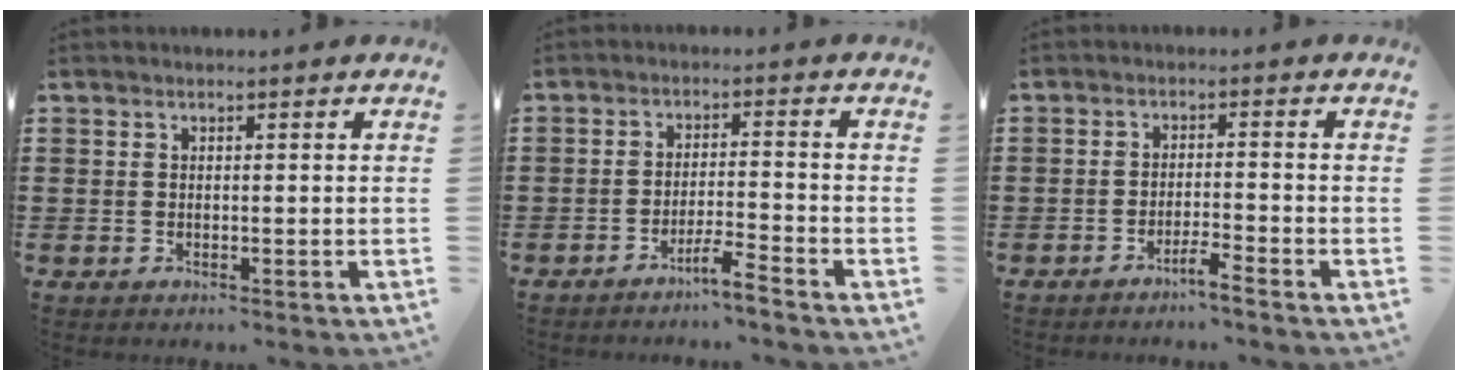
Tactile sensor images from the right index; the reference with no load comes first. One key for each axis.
{"total": 4.1, "fx": -3.6, "fy": -0.5, "fz": 1.9, "tx": -0.040, "ty": -0.006, "tz": -0.070}
{"total": 2.8, "fx": -2.4, "fy": -0.3, "fz": 1.4, "tx": -0.026, "ty": 0.001, "tz": -0.045}